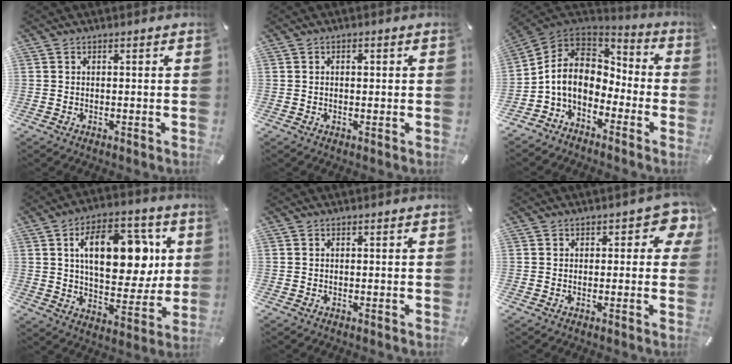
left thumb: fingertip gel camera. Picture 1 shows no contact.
{"total": 1.3, "force": [0.1, 0.7, 1.0], "torque": [-0.012, 0.001, -0.001]}
{"total": 8.8, "force": [-2.6, 7.2, 4.4], "torque": [-0.117, 0.004, -0.050]}
{"total": 19.1, "force": [5.4, 11.0, 14.7], "torque": [-0.208, -0.003, 0.088]}
{"total": 0.0}
{"total": 5.2, "force": [1.9, 3.1, 3.8], "torque": [-0.036, -0.003, 0.026]}